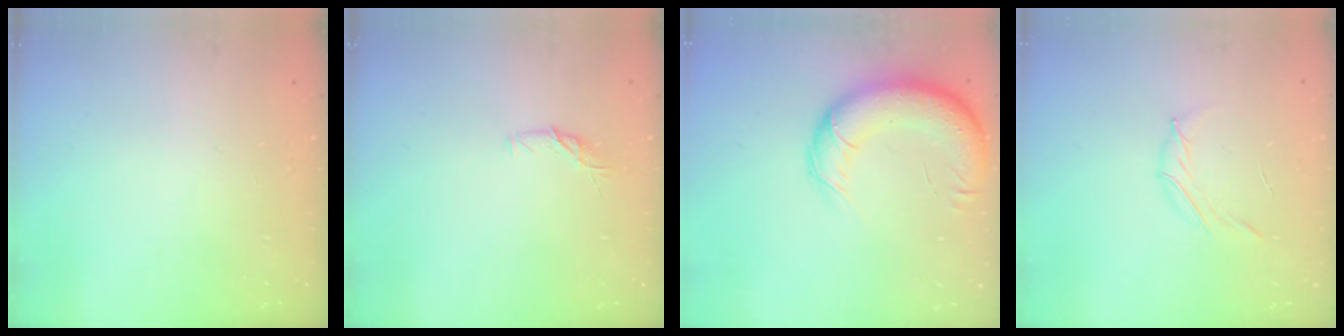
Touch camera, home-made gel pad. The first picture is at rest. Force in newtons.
{"total": 6.7, "press": 6.7, "slide": 0.6}
{"total": 15.6, "press": 15.2, "slide": 3.6}
{"total": 4.0, "press": 3.9, "slide": 1.0}